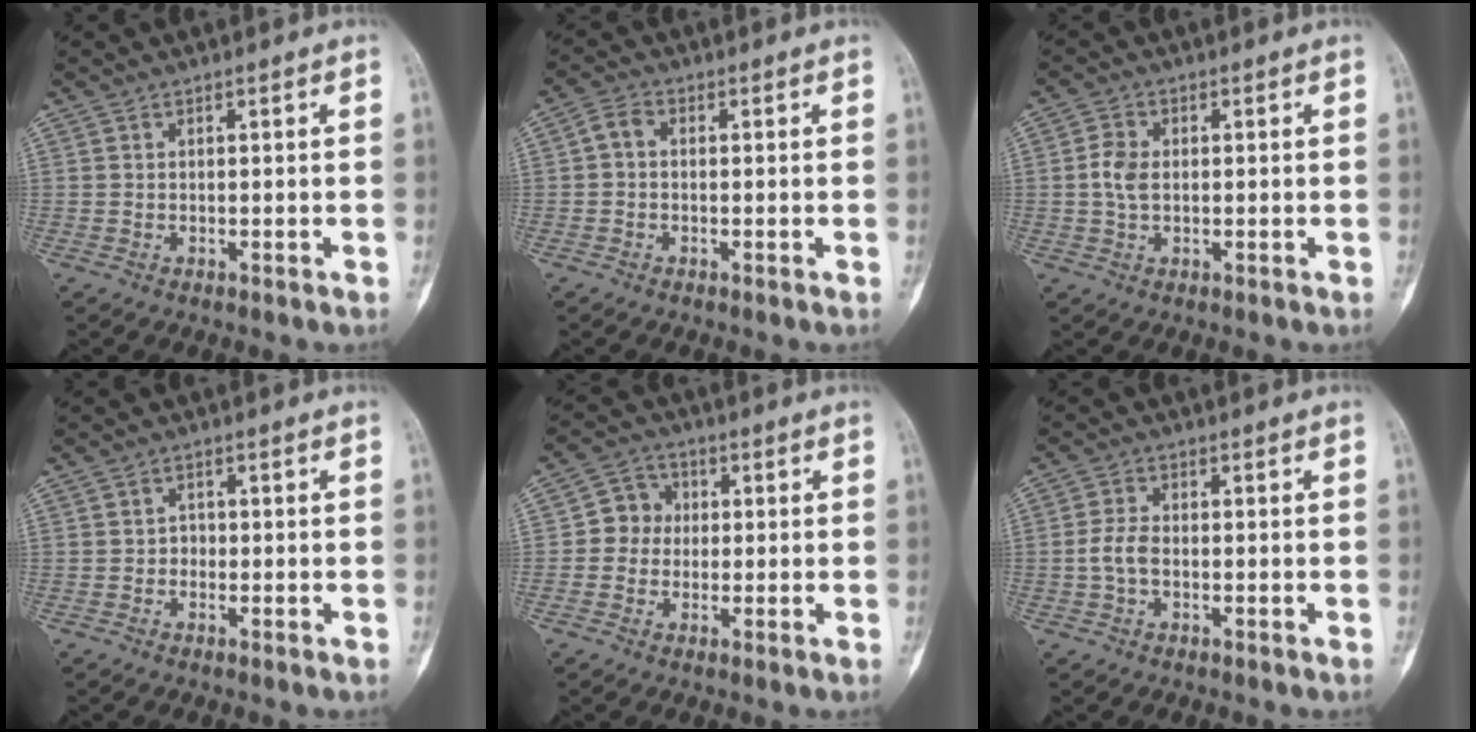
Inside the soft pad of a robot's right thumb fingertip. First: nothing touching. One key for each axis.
{"total": 2.7, "fx": -0.1, "fy": 1.9, "fz": 2.0, "tx": -0.034, "ty": 0.008, "tz": -0.011}
{"total": 3.8, "fx": 0.1, "fy": 2.4, "fz": 2.9, "tx": -0.060, "ty": 0.005, "tz": -0.004}
{"total": 1.3, "fx": -0.5, "fy": 1.1, "fz": 0.4, "tx": 0.007, "ty": 0.007, "tz": -0.014}
{"total": 5.7, "fx": 0.0, "fy": 5.2, "fz": 2.2, "tx": -0.006, "ty": 0.013, "tz": -0.014}
{"total": 3.7, "fx": -0.8, "fy": 2.1, "fz": 2.9, "tx": -0.067, "ty": 0.011, "tz": -0.020}